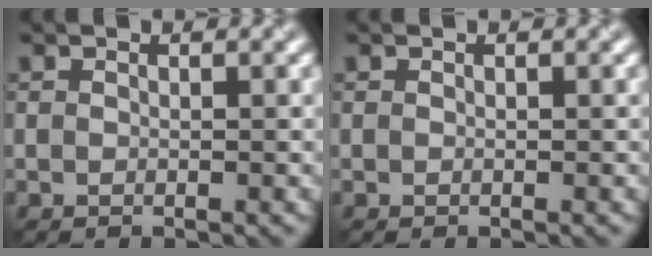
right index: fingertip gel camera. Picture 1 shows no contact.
{"total": 0.0}